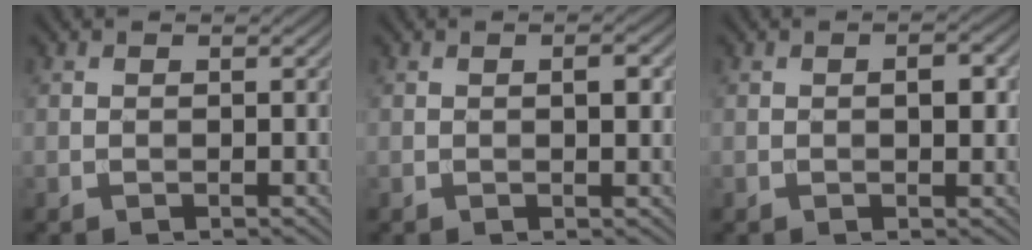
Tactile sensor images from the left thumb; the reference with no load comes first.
{"total": 1.7, "force": [0.2, 0.6, 1.5], "torque": [-0.020, 0.002, 0.002]}
{"total": 2.2, "force": [0.2, 1.0, 1.9], "torque": [-0.025, 0.002, 0.002]}